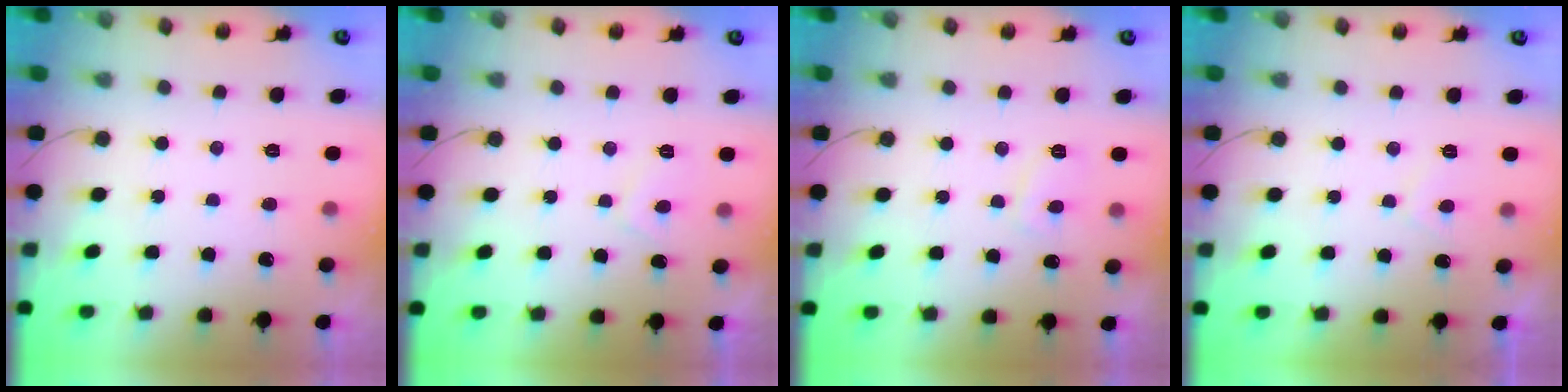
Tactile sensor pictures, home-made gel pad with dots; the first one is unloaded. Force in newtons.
{"total": 1.9, "press": 1.8, "slide": 0.7}
{"total": 3.1, "press": 3.1, "slide": 0.3}
{"total": 2.8, "press": 2.7, "slide": 0.8}